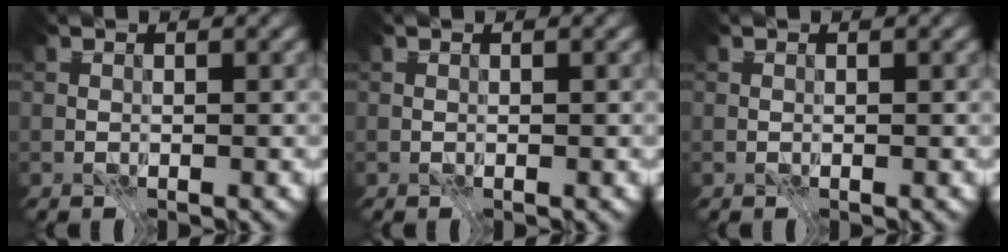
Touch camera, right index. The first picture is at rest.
{"total": 0.0}
{"total": 0.0}